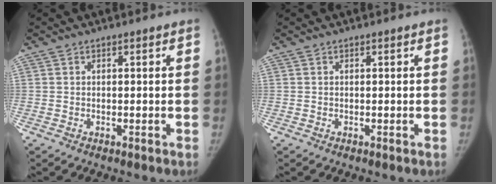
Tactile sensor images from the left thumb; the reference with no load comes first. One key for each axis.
{"total": 0.0}